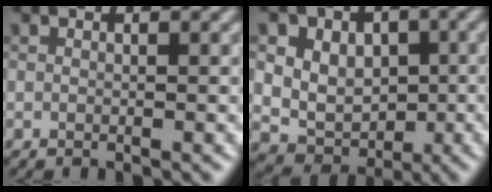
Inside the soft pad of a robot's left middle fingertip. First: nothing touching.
{"total": 10.2, "force": [3.7, 8.2, 4.8], "torque": [-0.089, 0.015, 0.058]}